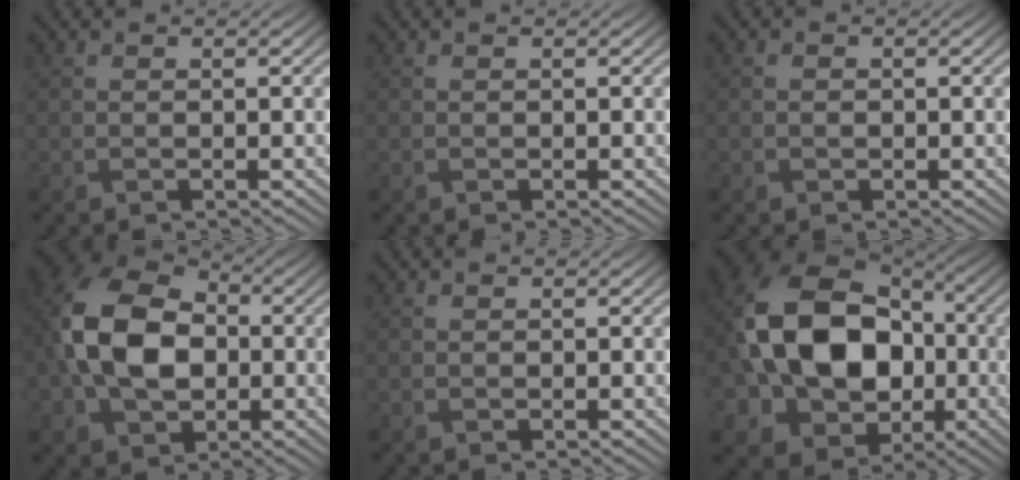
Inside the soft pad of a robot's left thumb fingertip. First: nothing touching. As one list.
[{"total": 0.0}, {"total": 0.8, "force": [-0.2, 0.7, 0.2], "torque": [-0.003, -0.005, -0.005]}, {"total": 15.3, "force": [-0.4, 10.8, 10.8], "torque": [-0.249, -0.001, -0.008]}, {"total": 0.0}, {"total": 19.3, "force": [-0.2, 14.8, 12.4], "torque": [-0.253, -0.016, 0.007]}]